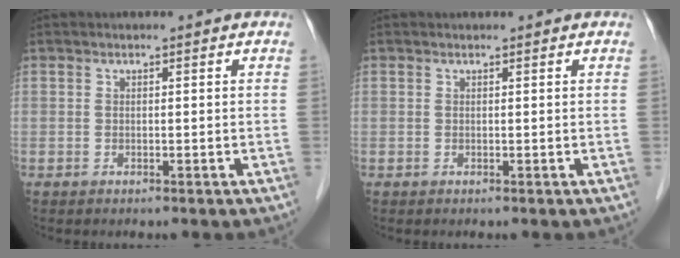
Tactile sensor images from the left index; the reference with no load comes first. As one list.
[{"total": 0.0}]